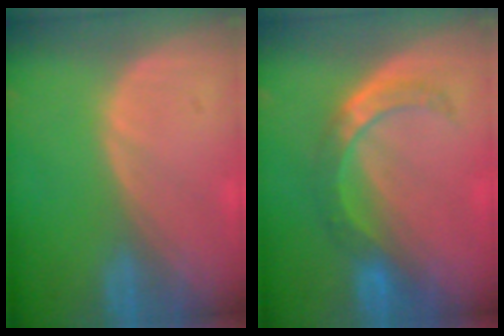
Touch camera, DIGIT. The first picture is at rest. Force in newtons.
{"total": 5.7, "press": 5.7, "slide": 0.2}